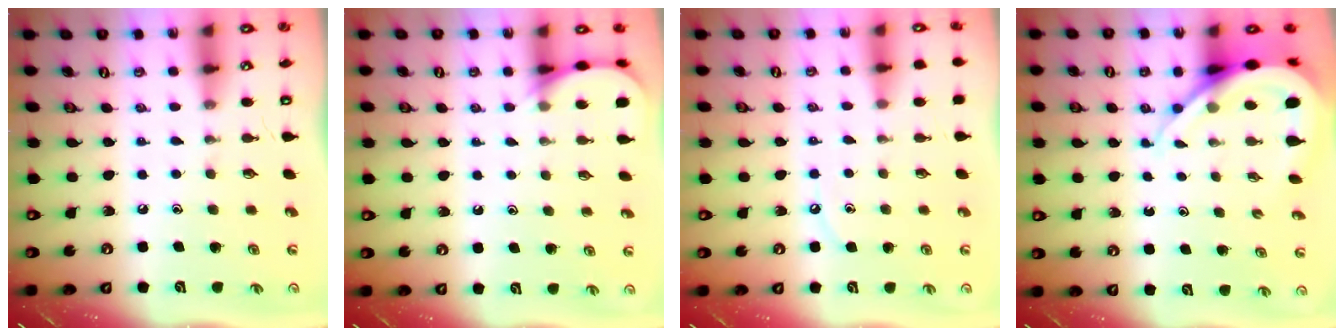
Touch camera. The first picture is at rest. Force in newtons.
{"total": 4.8, "press": 4.7, "slide": 0.6}
{"total": 3.9, "press": 3.9, "slide": 0.5}
{"total": 10.7, "press": 10.6, "slide": 1.0}